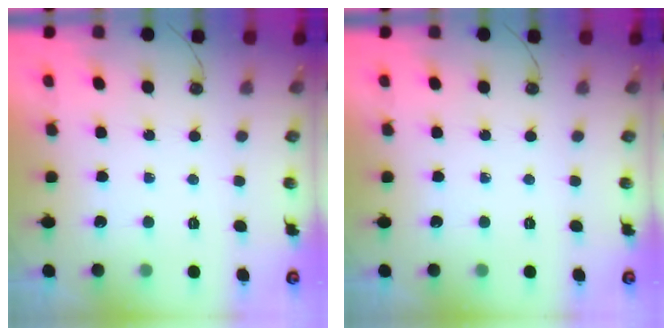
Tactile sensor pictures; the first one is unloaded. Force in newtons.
{"total": 0.0}